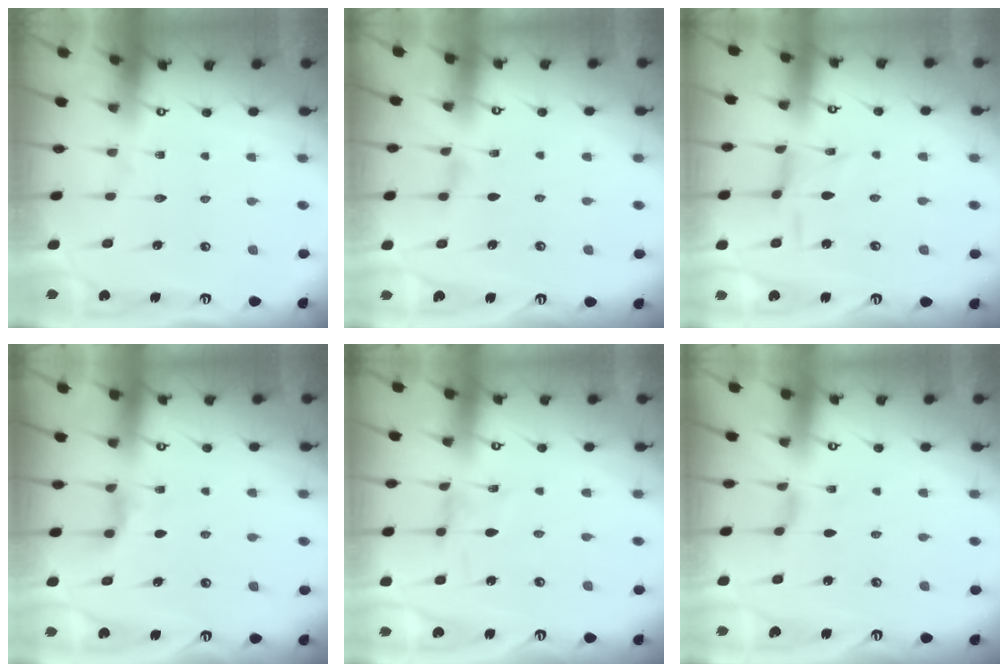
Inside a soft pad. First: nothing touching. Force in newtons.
{"total": 1.3, "press": 1.3, "slide": 0.2}
{"total": 2.6, "press": 2.5, "slide": 0.5}
{"total": 4.8, "press": 4.7, "slide": 0.6}
{"total": 1.8, "press": 1.7, "slide": 0.3}
{"total": 1.3, "press": 1.2, "slide": 0.3}